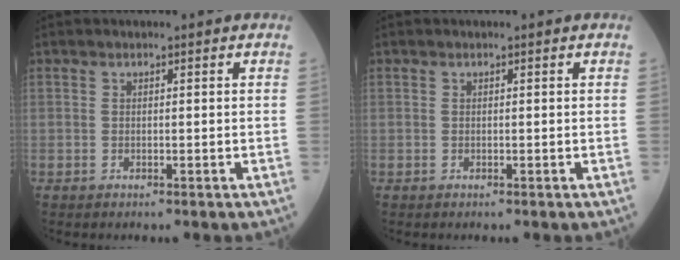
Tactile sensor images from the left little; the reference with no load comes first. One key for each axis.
{"total": 0.0}